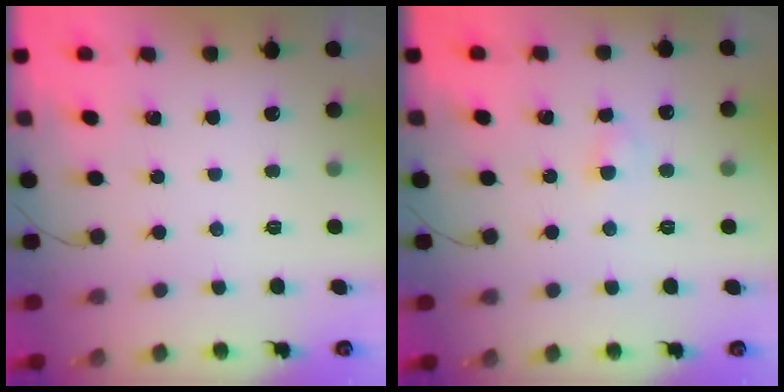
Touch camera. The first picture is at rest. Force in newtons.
{"total": 2.8, "press": 2.6, "slide": 1.1}